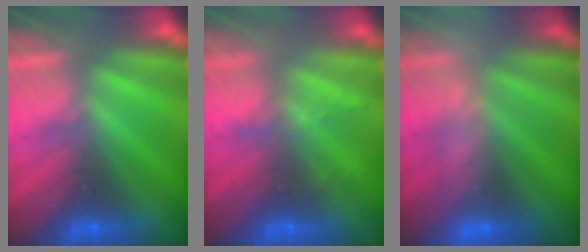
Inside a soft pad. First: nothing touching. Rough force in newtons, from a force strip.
{"total": 2.1}
{"total": 2.4}